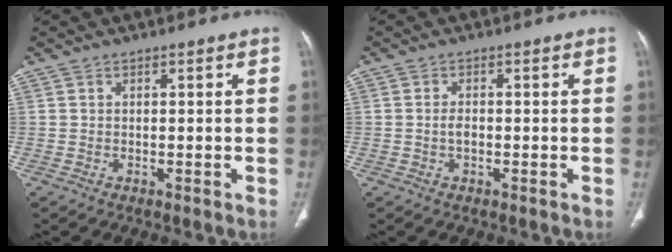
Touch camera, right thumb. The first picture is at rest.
{"total": 1.6, "force": [-0.3, 1.0, 1.3], "torque": [-0.023, 0.003, -0.006]}